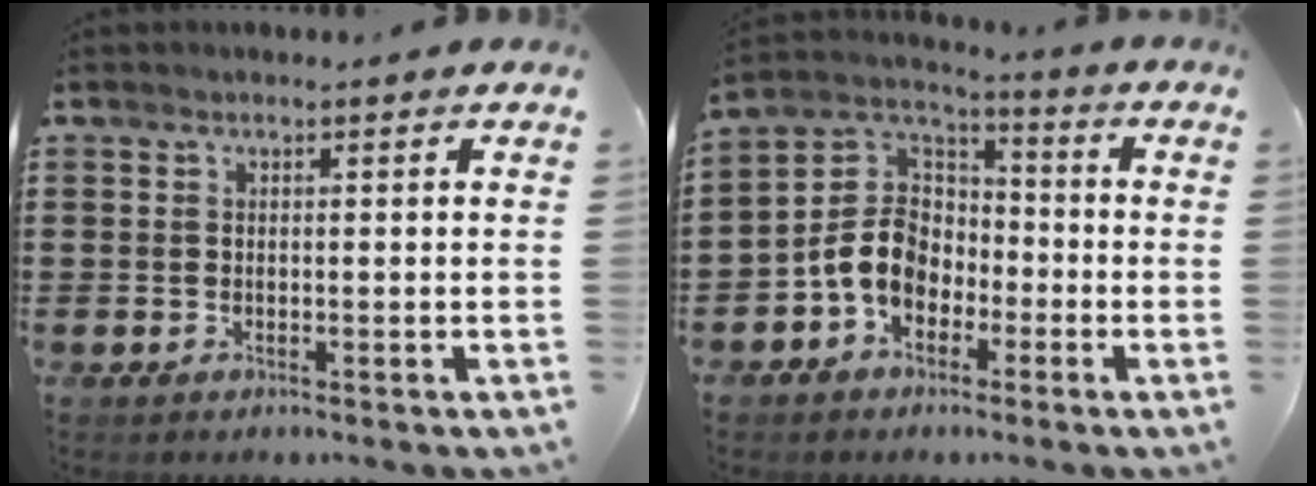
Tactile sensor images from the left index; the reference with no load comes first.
{"total": 8.7, "force": [-3.1, 6.8, 4.5], "torque": [-0.132, 0.011, -0.068]}